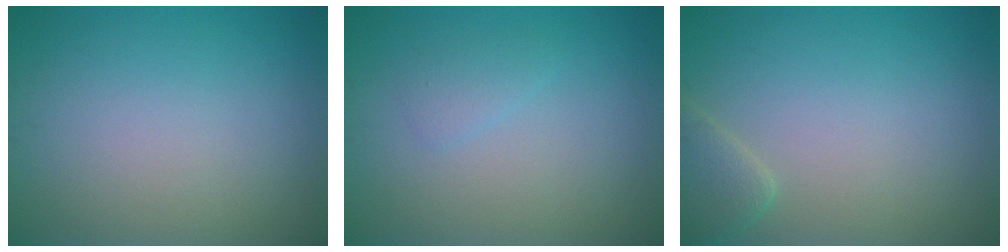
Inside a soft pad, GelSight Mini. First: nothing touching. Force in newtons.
{"total": 1.1, "press": 1.1, "slide": 0.1}
{"total": 2.2, "press": 2.2, "slide": 0.1}